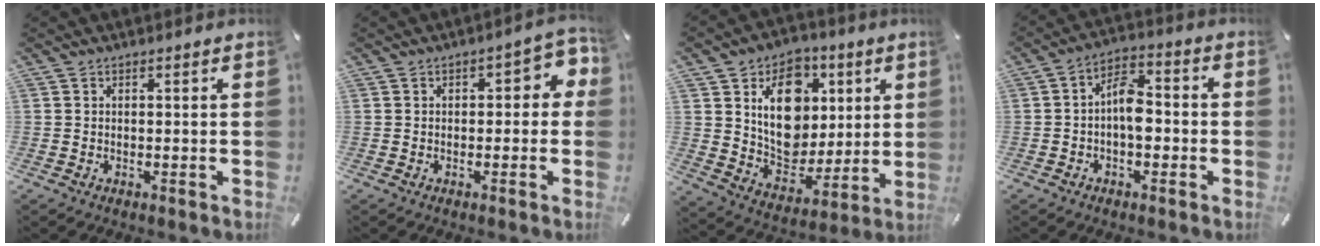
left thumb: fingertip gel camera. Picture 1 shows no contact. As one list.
[{"total": 5.7, "force": [0.1, 3.2, 4.7], "torque": [-0.057, 0.007, -0.006]}, {"total": 16.5, "force": [4.9, 13.3, 8.4], "torque": [-0.116, -0.018, 0.097]}, {"total": 7.6, "force": [-1.7, 4.5, 5.8], "torque": [-0.095, 0.021, -0.030]}]